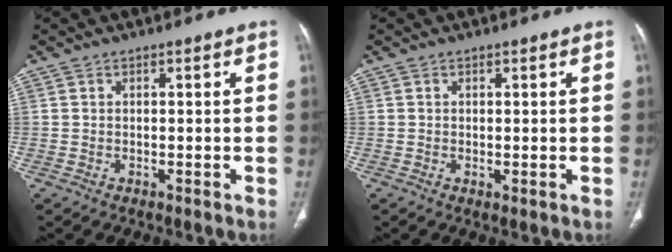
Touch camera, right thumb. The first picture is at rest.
{"total": 0.6, "force": [0.0, 0.2, 0.6], "torque": [-0.014, -0.005, 0.001]}